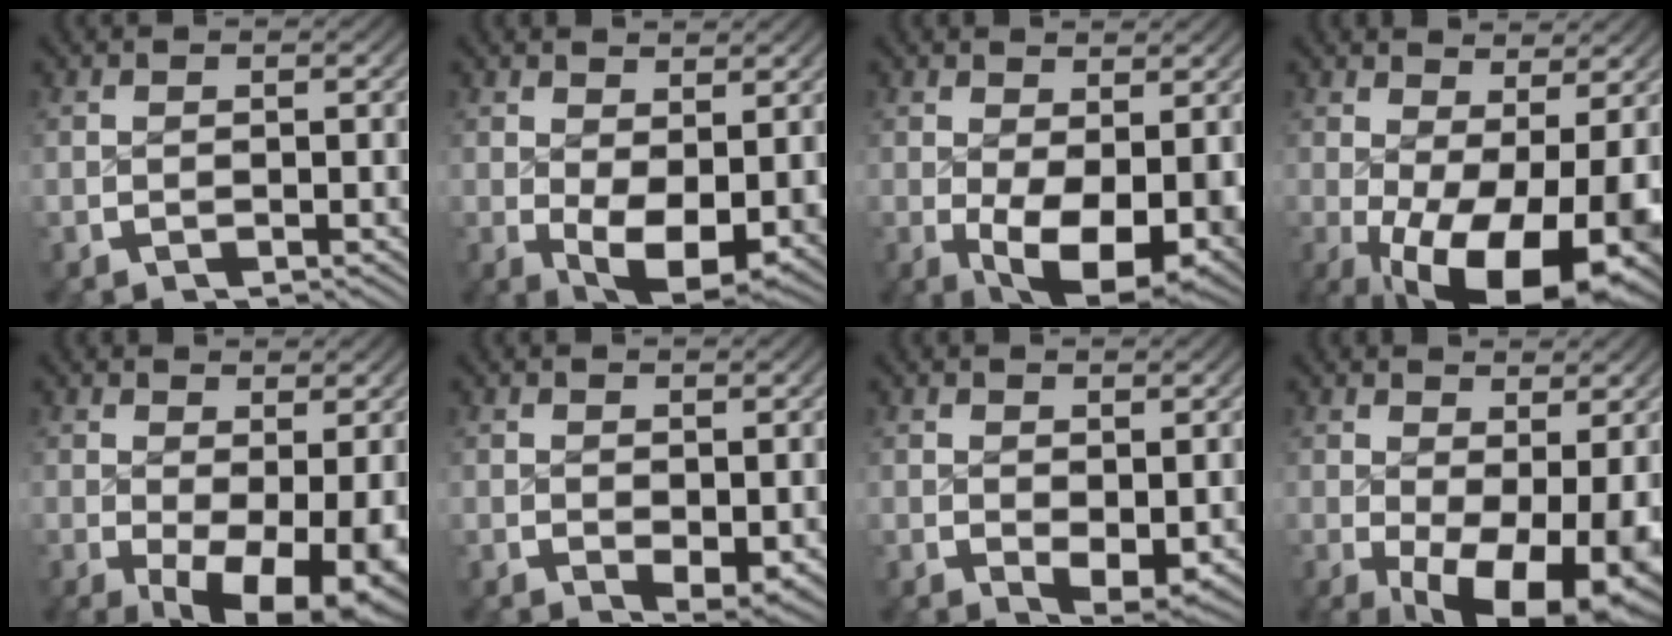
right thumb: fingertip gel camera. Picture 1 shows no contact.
{"total": 7.6, "force": [-1.1, 4.6, 5.9], "torque": [-0.105, -0.046, 0.006]}
{"total": 10.0, "force": [-2.1, 6.0, 7.7], "torque": [-0.134, -0.054, -0.005]}
{"total": 12.4, "force": [-3.1, 6.7, 10.0], "torque": [-0.164, -0.063, -0.009]}
{"total": 8.8, "force": [-2.6, 4.8, 6.9], "torque": [-0.111, -0.050, -0.013]}
{"total": 2.5, "force": [0.2, 1.5, 2.0], "torque": [-0.027, -0.014, 0.012]}
{"total": 2.9, "force": [0.3, 1.8, 2.2], "torque": [-0.035, -0.017, 0.015]}
{"total": 9.9, "force": [-2.8, 5.3, 7.8], "torque": [-0.126, -0.051, -0.015]}